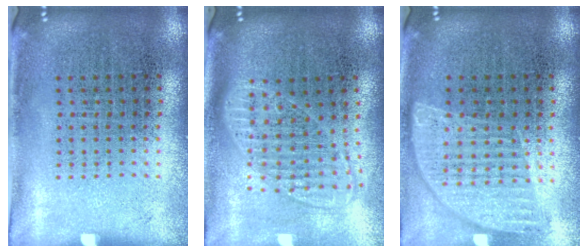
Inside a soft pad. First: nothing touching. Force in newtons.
{"total": 1.7, "press": 1.4, "slide": 1.0}
{"total": 0.9, "press": 0.9, "slide": 0.2}